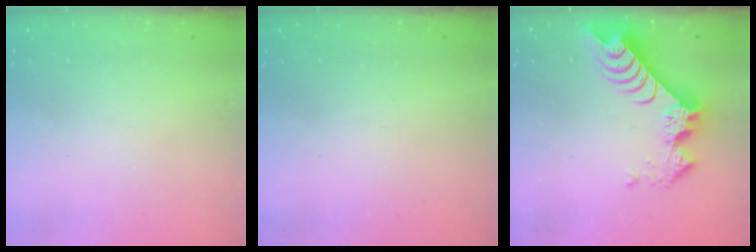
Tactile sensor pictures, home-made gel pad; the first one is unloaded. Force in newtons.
{"total": 0.0}
{"total": 9.5, "press": 9.5, "slide": 0.8}